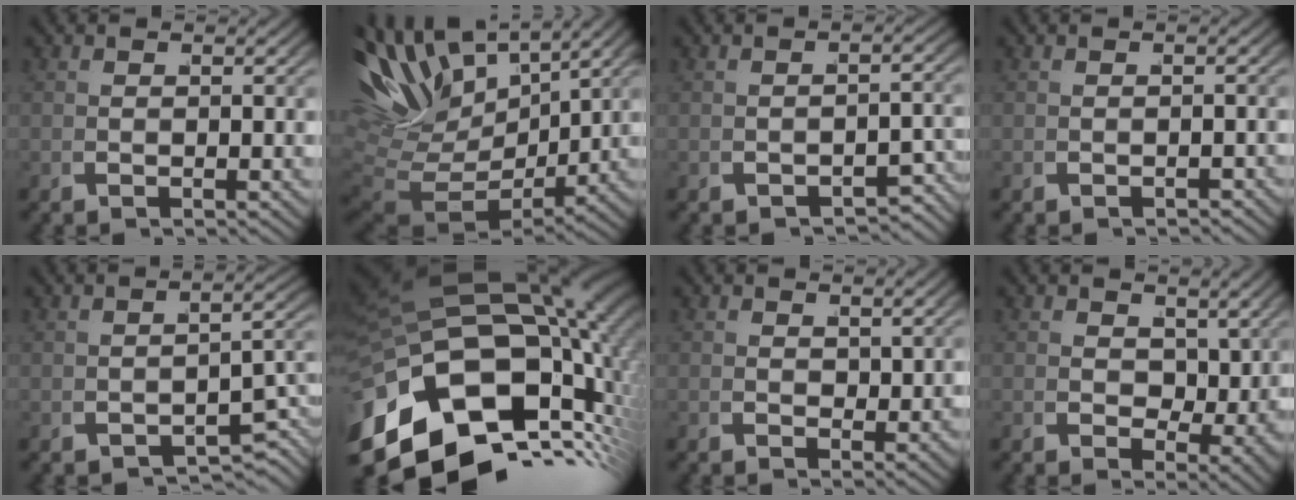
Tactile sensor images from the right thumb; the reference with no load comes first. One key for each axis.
{"total": 11.8, "fx": 2.1, "fy": 7.2, "fz": 9.1, "tx": -0.216, "ty": -0.041, "tz": 0.056}
{"total": 2.7, "fx": -2.3, "fy": 1.0, "fz": 1.0, "tx": -0.010, "ty": -0.005, "tz": -0.033}
{"total": 0.7, "fx": -0.6, "fy": -0.1, "fz": -0.1, "tx": 0.000, "ty": -0.001, "tz": -0.011}
{"total": 3.8, "fx": -2.5, "fy": 1.6, "fz": 2.4, "tx": -0.027, "ty": -0.008, "tz": -0.027}
{"total": 28.7, "fx": -1.9, "fy": 19.8, "fz": 20.7, "tx": -0.368, "ty": -0.025, "tz": -0.024}
{"total": 0.9, "fx": 0.6, "fy": 0.4, "fz": 0.6, "tx": -0.001, "ty": 0.000, "tz": 0.017}
{"total": 4.0, "fx": 1.5, "fy": 2.7, "fz": 2.5, "tx": -0.042, "ty": -0.022, "tz": 0.035}